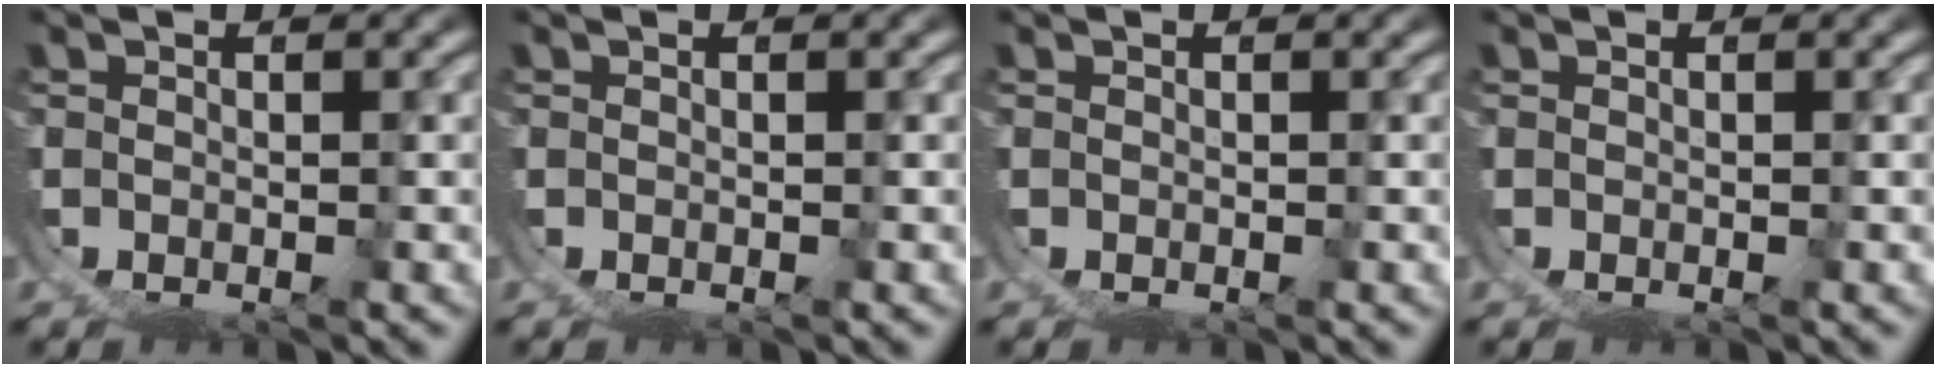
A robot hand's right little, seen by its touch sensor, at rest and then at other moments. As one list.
[{"total": 0.0}, {"total": 0.0}, {"total": 0.0}]